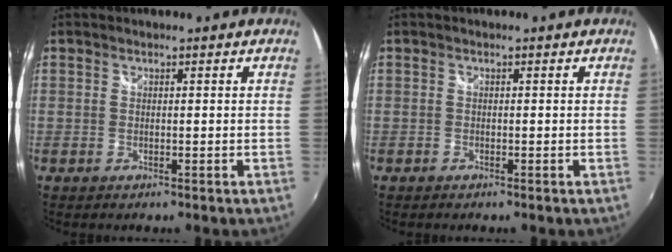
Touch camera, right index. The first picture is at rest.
{"total": 0.5, "force": [-0.4, 0.3, 0.1], "torque": [-0.004, -0.001, -0.008]}